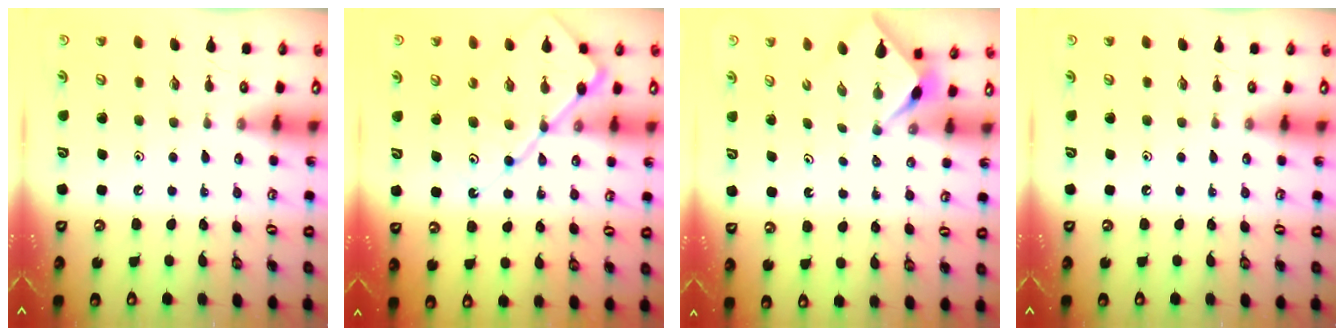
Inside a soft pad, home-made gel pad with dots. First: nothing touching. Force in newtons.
{"total": 13.0, "press": 12.9, "slide": 1.3}
{"total": 2.3, "press": 2.2, "slide": 0.3}
{"total": 0.0}